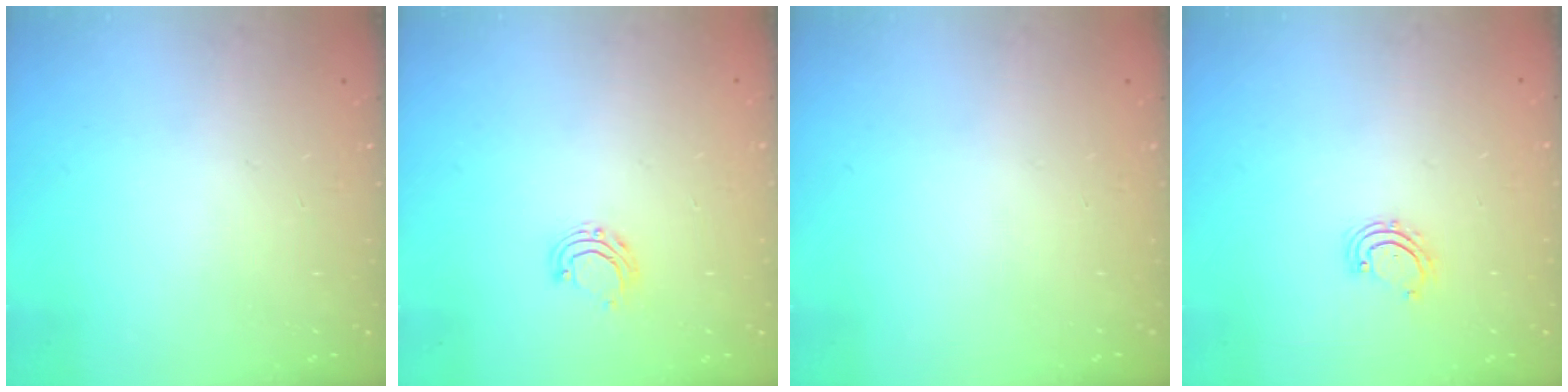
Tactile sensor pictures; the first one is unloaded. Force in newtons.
{"total": 6.6, "press": 6.6, "slide": 0.7}
{"total": 0.0}
{"total": 2.9, "press": 2.9, "slide": 0.4}